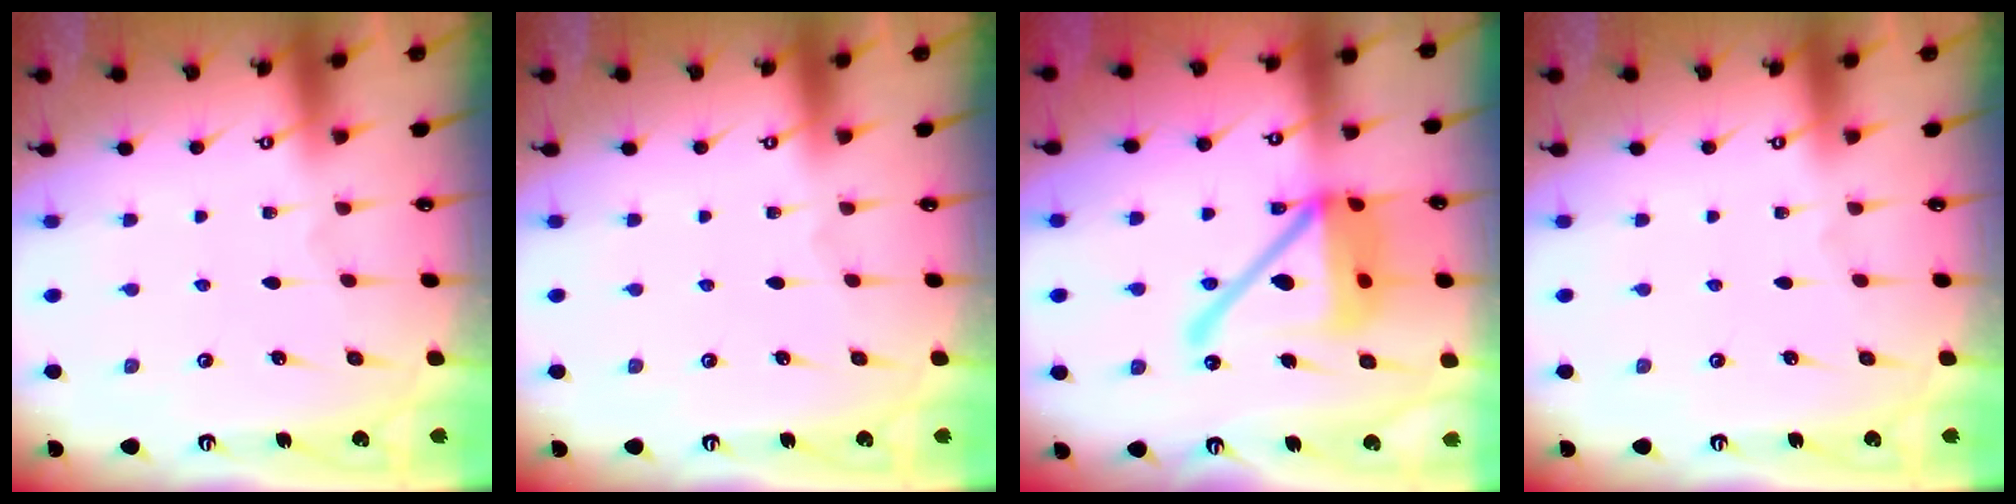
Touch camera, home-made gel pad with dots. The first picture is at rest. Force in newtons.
{"total": 0.0}
{"total": 20.2, "press": 20.0, "slide": 2.8}
{"total": 0.0}